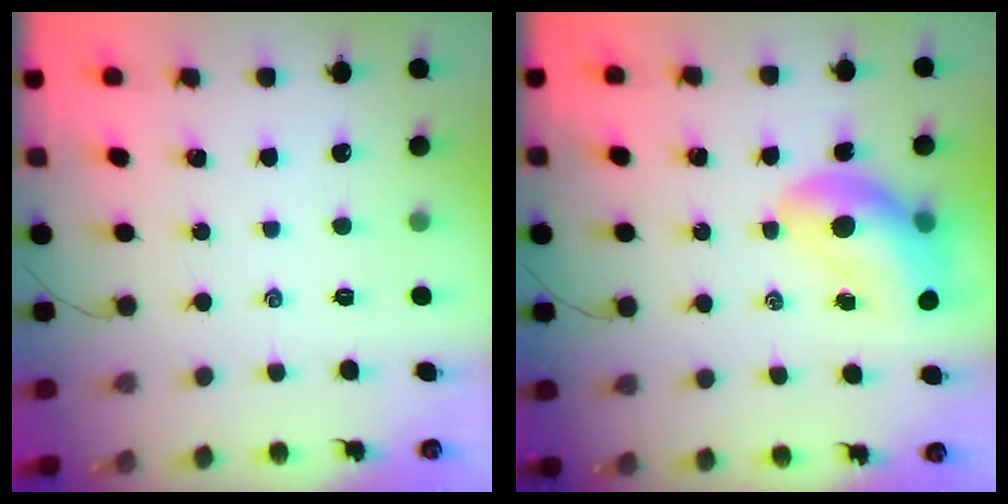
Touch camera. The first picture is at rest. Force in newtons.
{"total": 13.3, "press": 12.8, "slide": 3.8}